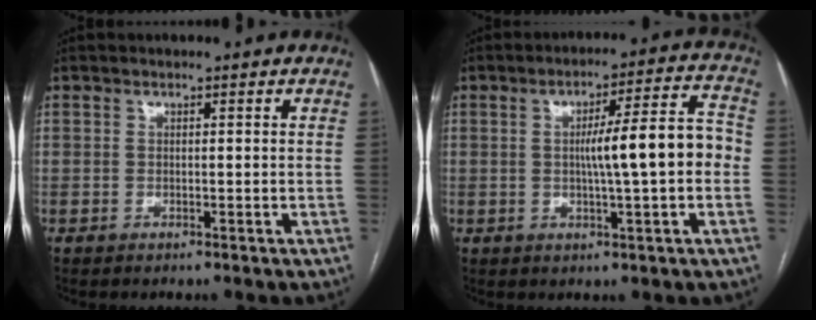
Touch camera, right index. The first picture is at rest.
{"total": 10.6, "force": [-0.5, 0.7, 10.5], "torque": [-0.153, 0.023, -0.009]}